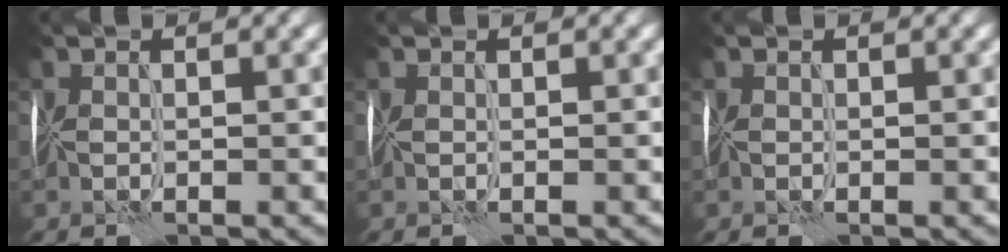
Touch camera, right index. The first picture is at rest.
{"total": 0.0}
{"total": 0.0}